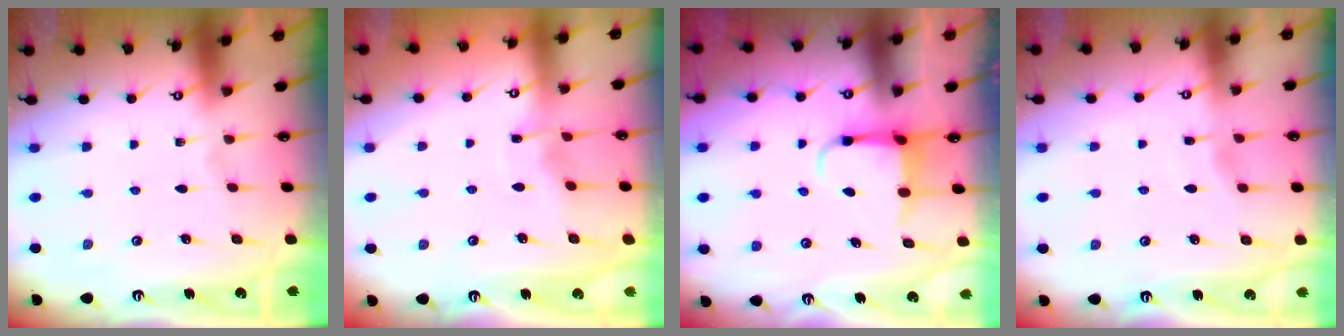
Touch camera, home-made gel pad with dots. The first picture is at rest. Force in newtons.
{"total": 3.9, "press": 3.9, "slide": 0.6}
{"total": 3.9, "press": 3.9, "slide": 0.4}
{"total": 2.6, "press": 2.6, "slide": 0.3}